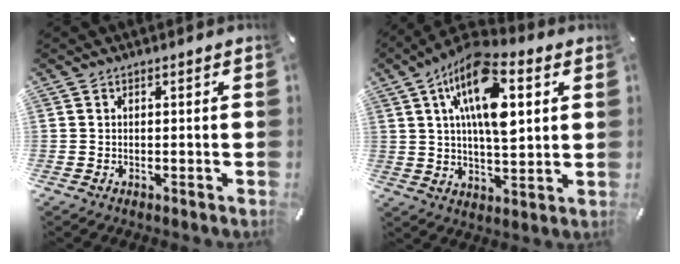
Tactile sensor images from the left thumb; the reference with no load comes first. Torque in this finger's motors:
{"motor_torque": [2.51, 2.50, 1.64, -1.12, 0.24]}